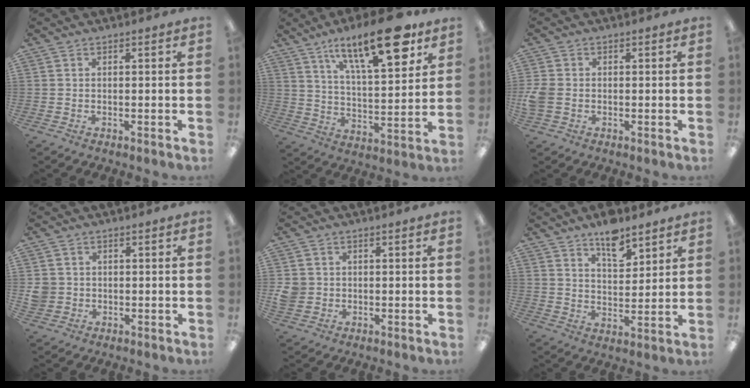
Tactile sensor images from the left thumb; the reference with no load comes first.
{"total": 21.4, "force": [12.9, 7.3, 15.4], "torque": [-0.232, -0.060, 0.204]}
{"total": 4.4, "force": [-0.7, 3.5, 2.6], "torque": [-0.056, 0.005, -0.011]}
{"total": 3.8, "force": [0.2, 3.7, 0.7], "torque": [-0.010, 0.006, 0.004]}
{"total": 3.9, "force": [0.1, 3.7, 0.9], "torque": [-0.014, 0.006, 0.003]}
{"total": 9.0, "force": [6.8, 3.9, 4.4], "torque": [-0.058, -0.040, 0.117]}